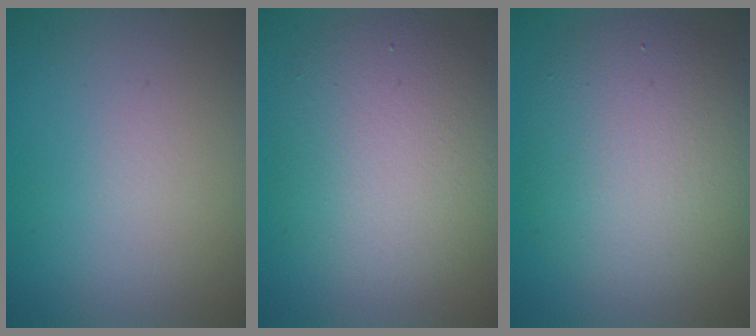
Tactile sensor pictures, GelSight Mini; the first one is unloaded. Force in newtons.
{"total": 6.7, "press": 6.7, "slide": 0.4}
{"total": 7.3, "press": 7.3, "slide": 0.4}